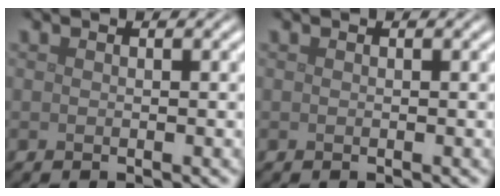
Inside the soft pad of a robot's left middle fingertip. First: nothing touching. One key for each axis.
{"total": 0.0}